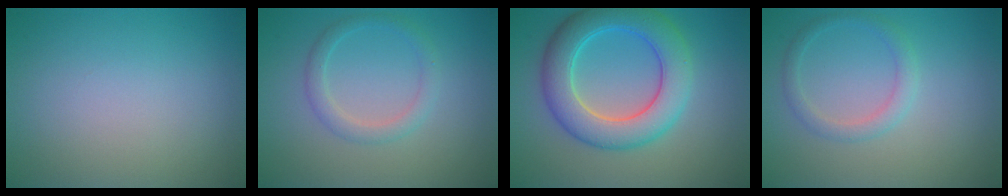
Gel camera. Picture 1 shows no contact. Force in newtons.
{"total": 2.0, "press": 2.0, "slide": 0.1}
{"total": 7.0, "press": 7.0, "slide": 0.3}
{"total": 1.9, "press": 1.9, "slide": 0.1}